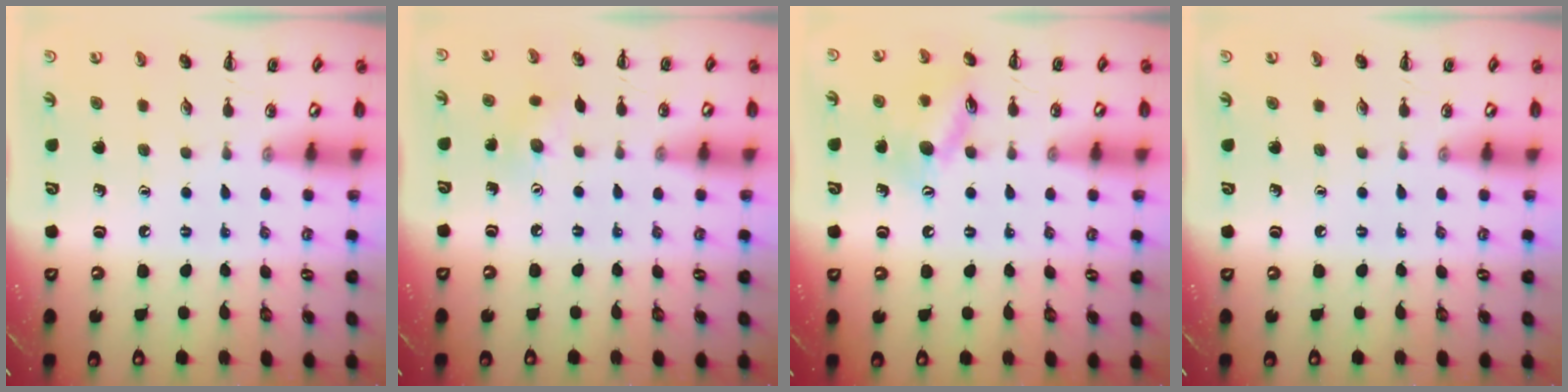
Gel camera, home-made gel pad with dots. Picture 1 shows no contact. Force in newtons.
{"total": 4.3, "press": 4.1, "slide": 1.1}
{"total": 11.8, "press": 11.7, "slide": 1.7}
{"total": 0.0}